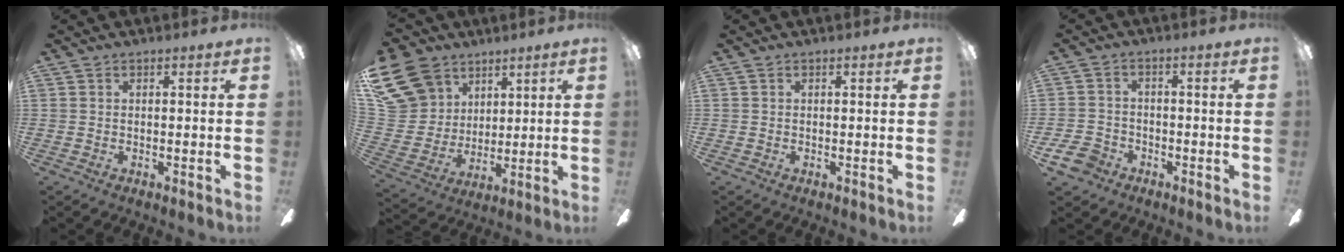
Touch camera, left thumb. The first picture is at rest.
{"total": 16.9, "force": [9.9, 12.5, 5.6], "torque": [-0.148, -0.044, 0.200]}
{"total": 0.0}
{"total": 6.4, "force": [-4.1, 4.3, 2.3], "torque": [-0.062, 0.023, -0.082]}